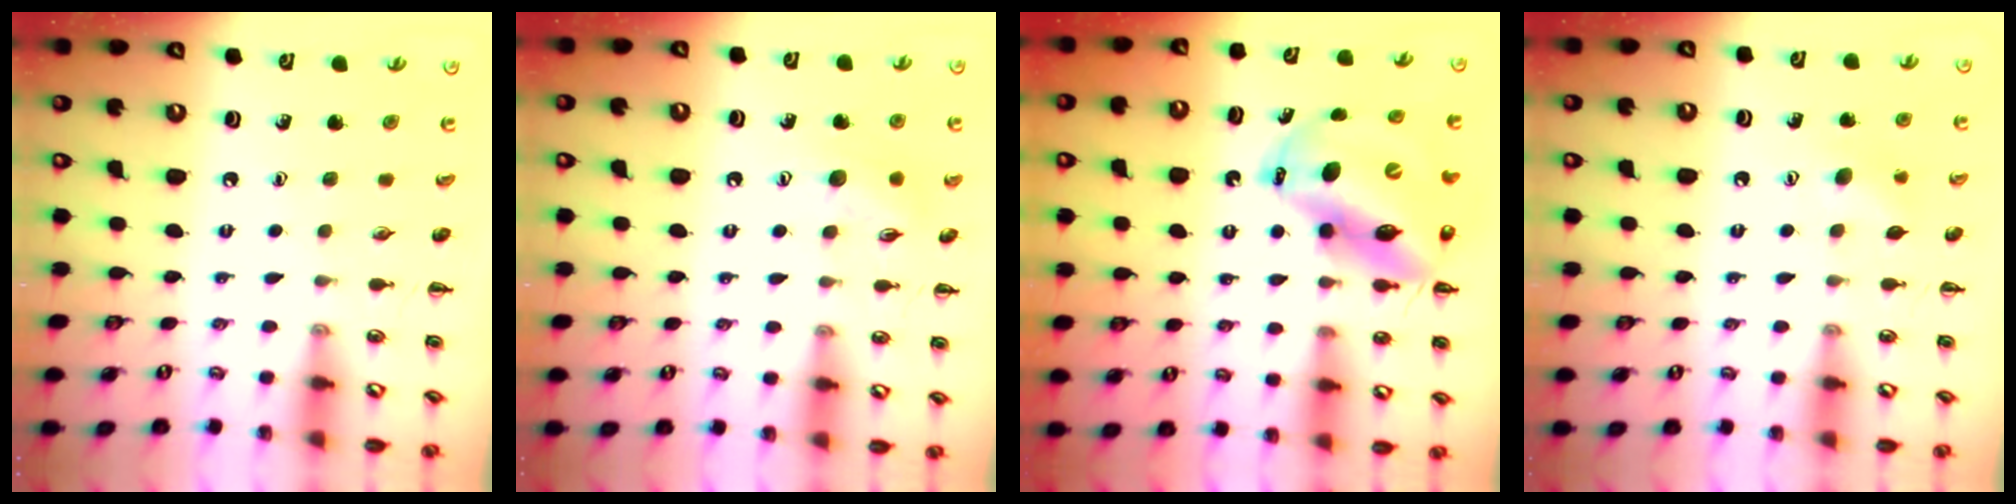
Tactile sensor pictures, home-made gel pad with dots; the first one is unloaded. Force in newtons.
{"total": 9.2, "press": 9.1, "slide": 1.0}
{"total": 15.8, "press": 15.3, "slide": 4.2}
{"total": 6.5, "press": 6.3, "slide": 1.6}